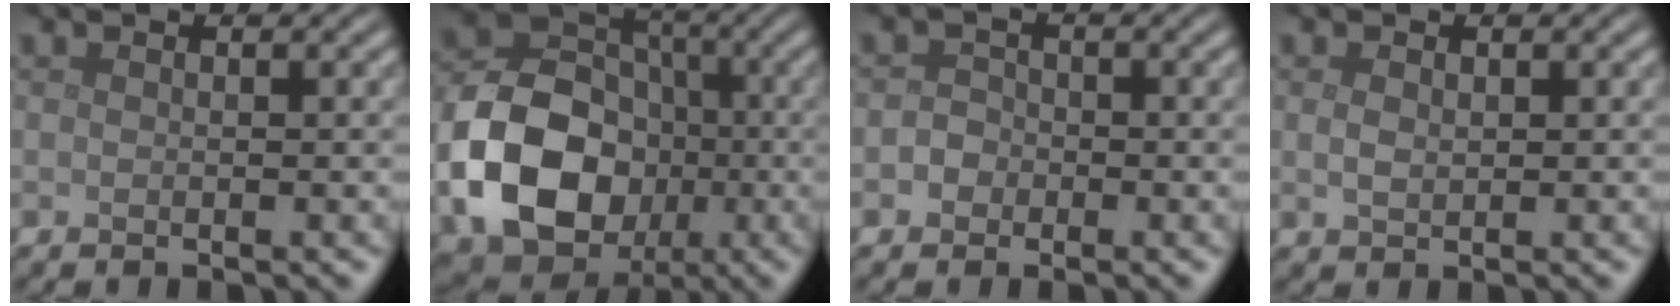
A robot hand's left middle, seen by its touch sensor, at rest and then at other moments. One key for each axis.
{"total": 11.9, "fx": -2.9, "fy": 9.1, "fz": 7.0, "tx": -0.140, "ty": -0.007, "tz": -0.055}
{"total": 1.4, "fx": -0.5, "fy": 1.3, "fz": 0.4, "tx": 0.001, "ty": 0.003, "tz": -0.016}
{"total": 1.2, "fx": 0.3, "fy": 0.8, "fz": 0.8, "tx": -0.020, "ty": -0.002, "tz": 0.008}